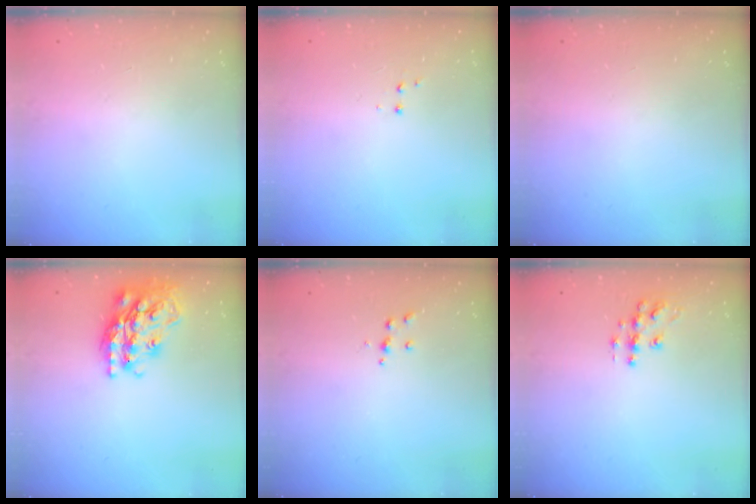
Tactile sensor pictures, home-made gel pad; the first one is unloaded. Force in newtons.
{"total": 3.4, "press": 3.3, "slide": 0.6}
{"total": 0.0}
{"total": 22.6, "press": 22.5, "slide": 1.7}
{"total": 3.9, "press": 3.8, "slide": 0.4}
{"total": 8.7, "press": 8.7, "slide": 0.5}